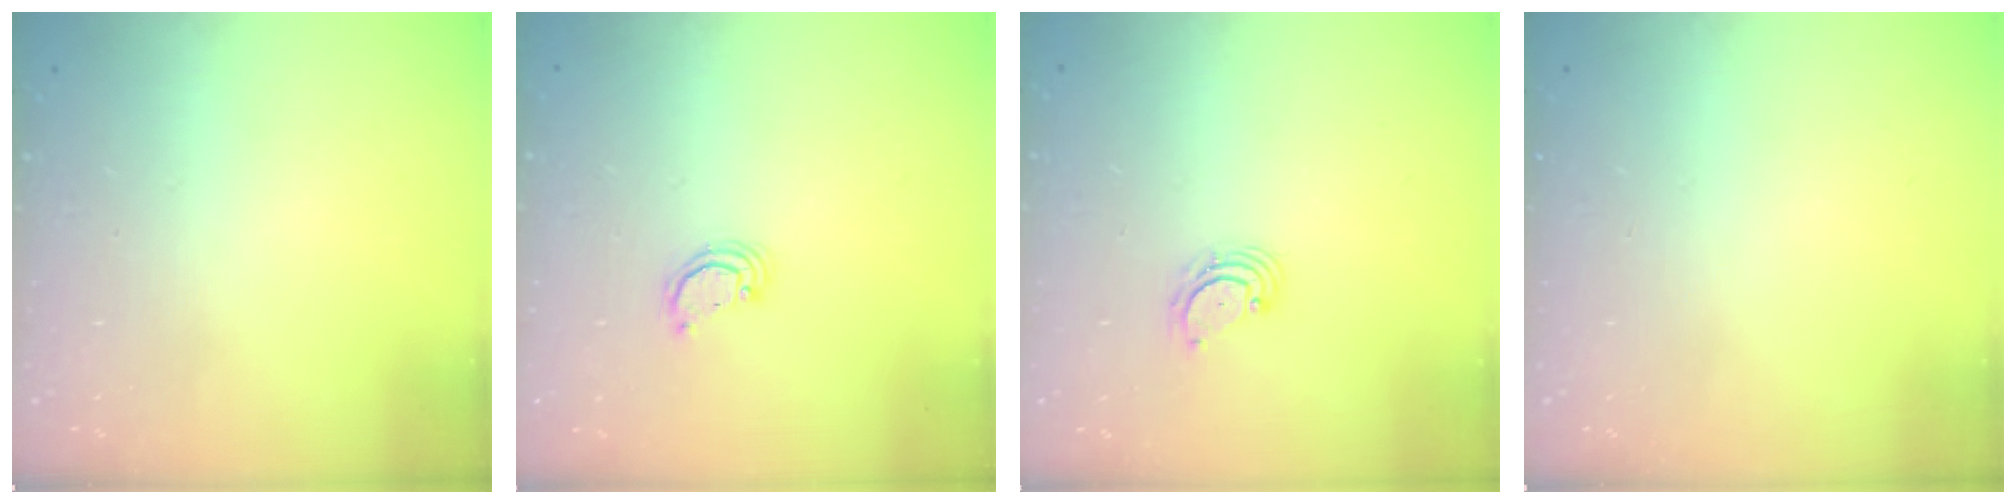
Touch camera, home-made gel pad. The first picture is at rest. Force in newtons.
{"total": 2.1, "press": 2.1, "slide": 0.1}
{"total": 4.0, "press": 4.0, "slide": 0.5}
{"total": 0.0}